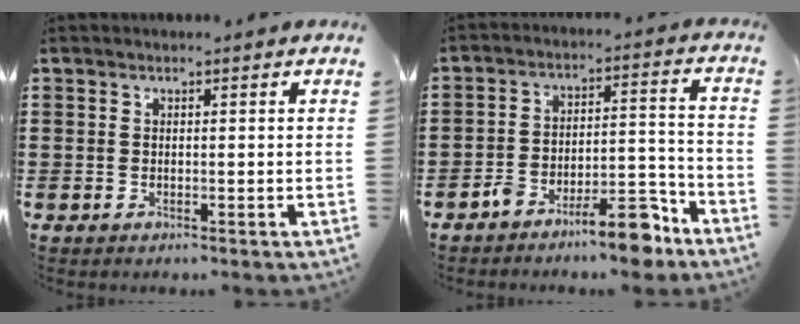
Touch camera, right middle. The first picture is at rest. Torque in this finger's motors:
{"motor_torque": [1.08, -1.06, 0.42, 0.13]}